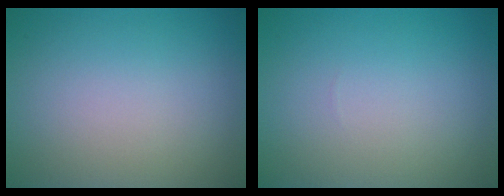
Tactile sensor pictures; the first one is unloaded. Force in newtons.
{"total": 0.0}